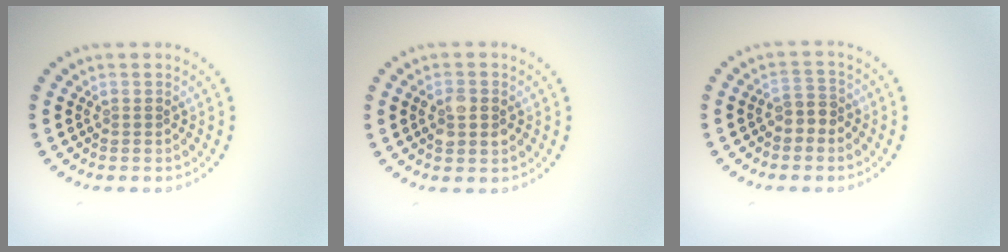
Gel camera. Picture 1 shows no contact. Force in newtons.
{"total": 2.9, "press": 2.9, "slide": 0.1}
{"total": 2.0, "press": 1.7, "slide": 1.0}